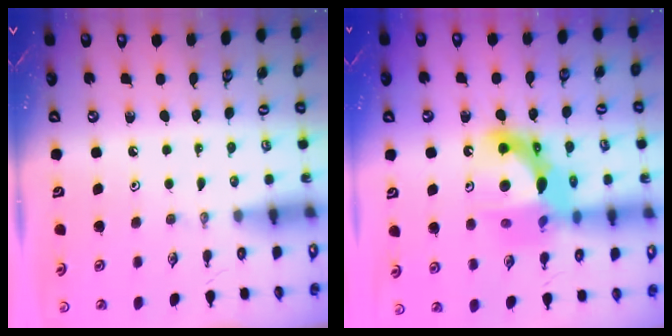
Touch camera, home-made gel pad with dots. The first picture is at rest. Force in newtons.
{"total": 16.1, "press": 16.0, "slide": 1.4}